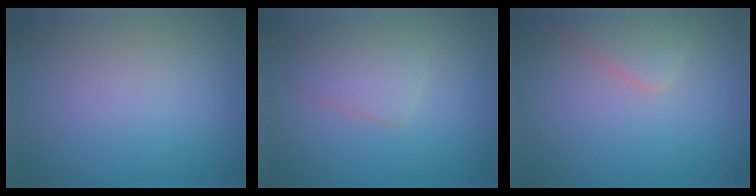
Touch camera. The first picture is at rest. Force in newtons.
{"total": 2.8, "press": 2.8, "slide": 0.1}
{"total": 2.3, "press": 2.3, "slide": 0.1}